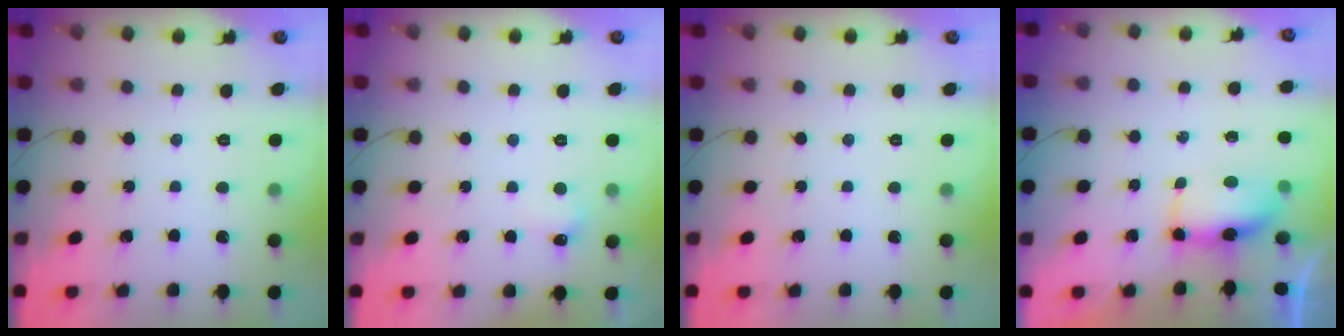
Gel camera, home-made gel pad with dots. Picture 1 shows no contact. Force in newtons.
{"total": 4.2, "press": 4.1, "slide": 1.0}
{"total": 0.0}
{"total": 7.5, "press": 6.8, "slide": 3.2}